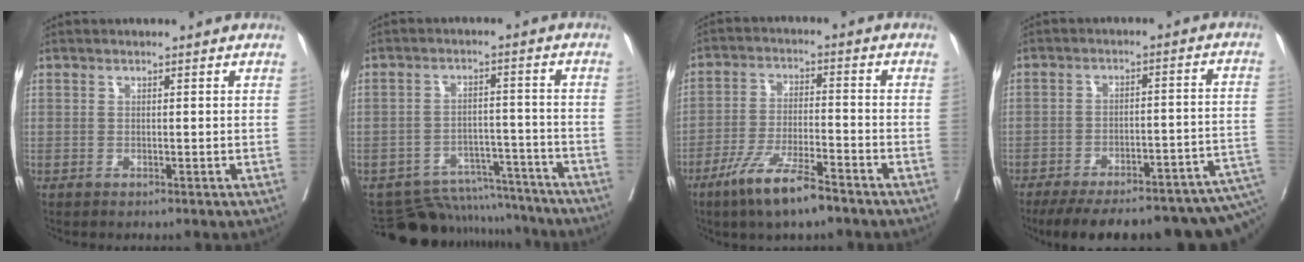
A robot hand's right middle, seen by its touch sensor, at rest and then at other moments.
{"total": 13.5, "force": [-12.9, 3.8, 1.4], "torque": [-0.019, 0.021, -0.180]}
{"total": 9.5, "force": [-6.6, 1.3, 6.7], "torque": [-0.131, -0.018, -0.121]}
{"total": 23.4, "force": [-15.5, 6.8, 16.1], "torque": [-0.195, 0.015, -0.201]}